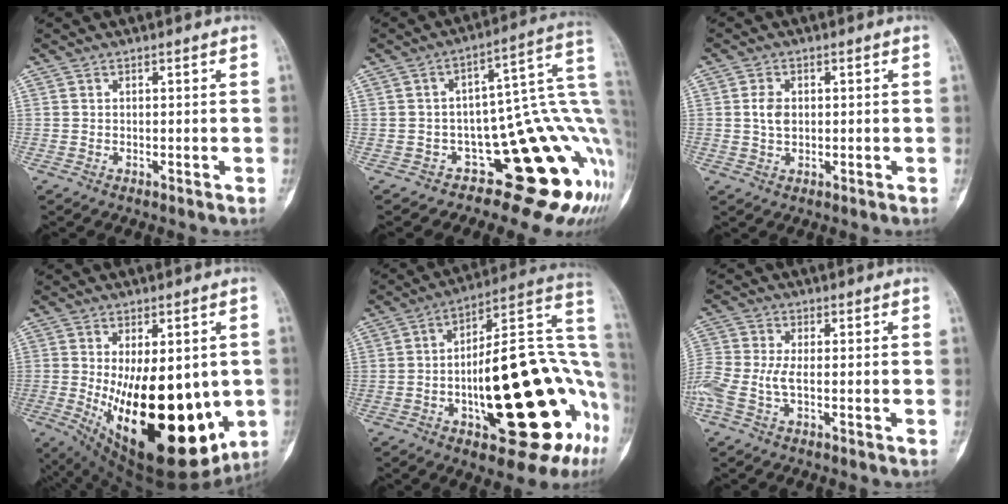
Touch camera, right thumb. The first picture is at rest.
{"total": 17.5, "force": [-5.1, 7.1, 15.1], "torque": [-0.100, 0.073, -0.065]}
{"total": 3.1, "force": [0.4, 2.1, 2.3], "torque": [-0.039, 0.000, 0.008]}
{"total": 26.6, "force": [-4.1, 12.3, 23.2], "torque": [-0.292, -0.040, -0.025]}
{"total": 32.0, "force": [-7.1, 11.0, 29.2], "torque": [-0.334, 0.021, -0.092]}
{"total": 6.8, "force": [-1.7, 2.8, 6.0], "torque": [-0.168, 0.010, -0.039]}